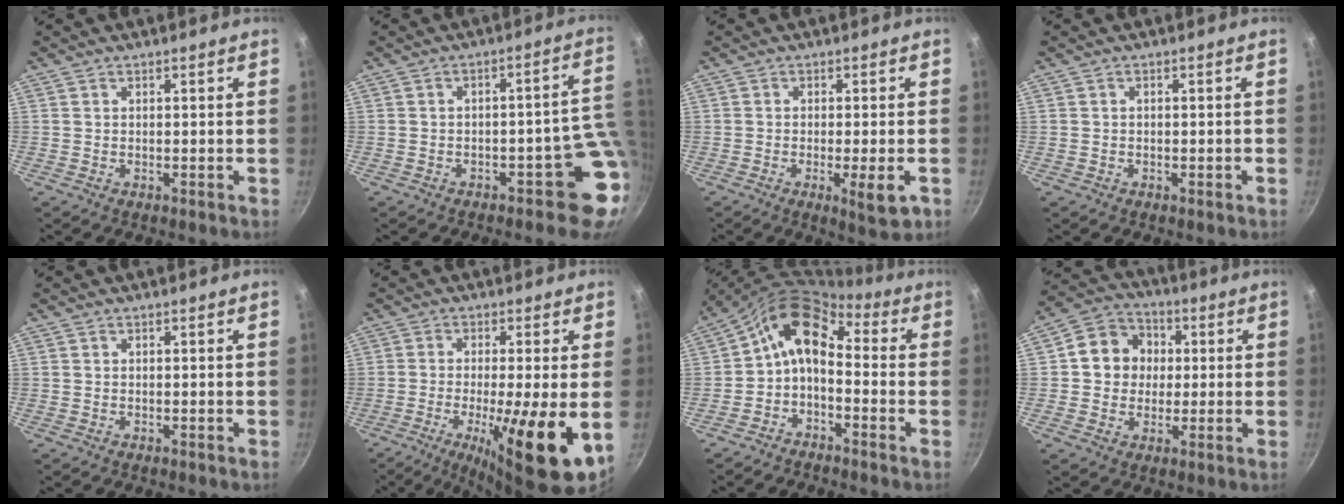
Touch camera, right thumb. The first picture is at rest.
{"total": 8.3, "force": [-1.9, 4.8, 6.5], "torque": [0.000, 0.031, -0.025]}
{"total": 5.8, "force": [-1.9, 1.0, 5.4], "torque": [-0.084, -0.001, -0.026]}
{"total": 0.8, "force": [-0.4, 0.5, 0.4], "torque": [-0.008, 0.007, -0.001]}
{"total": 0.0}
{"total": 14.5, "force": [-3.5, 2.5, 13.9], "torque": [-0.233, -0.012, -0.055]}
{"total": 9.9, "force": [-0.9, 6.5, 7.4], "torque": [-0.127, 0.051, -0.037]}
{"total": 10.2, "force": [1.2, 9.1, 4.3], "torque": [-0.038, 0.015, 0.004]}